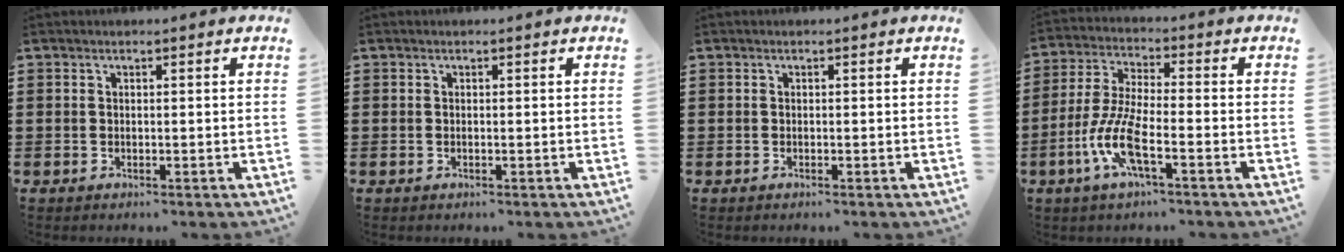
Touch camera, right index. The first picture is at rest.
{"total": 0.0}
{"total": 0.0}
{"total": 8.6, "force": [-3.8, 2.1, 7.5], "torque": [-0.174, -0.012, -0.077]}